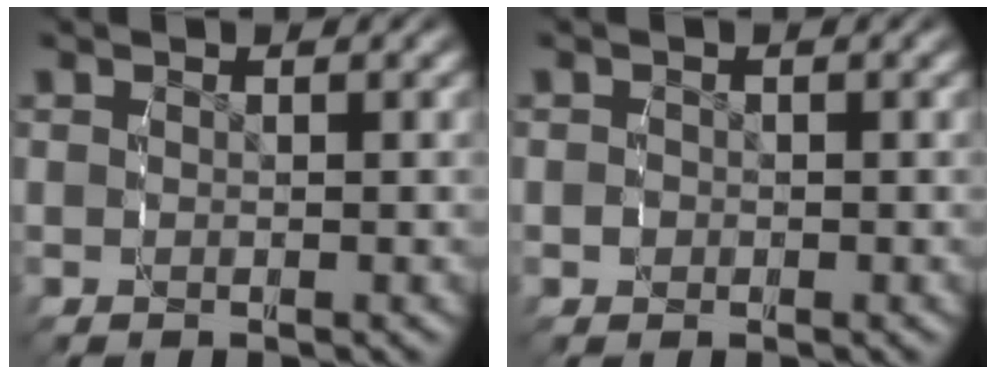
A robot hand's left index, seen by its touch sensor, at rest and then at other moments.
{"total": 1.0, "force": [-0.4, 0.9, 0.1], "torque": [-0.009, -0.006, -0.005]}